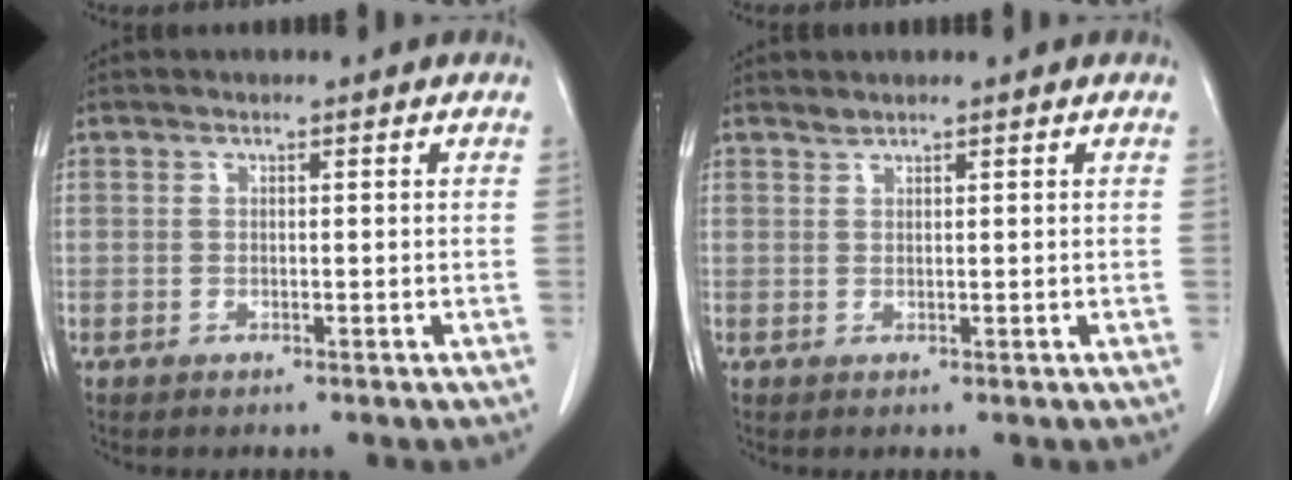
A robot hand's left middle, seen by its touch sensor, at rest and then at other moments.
{"total": 0.7, "force": [0.7, -0.1, -0.1], "torque": [-0.005, -0.002, 0.015]}